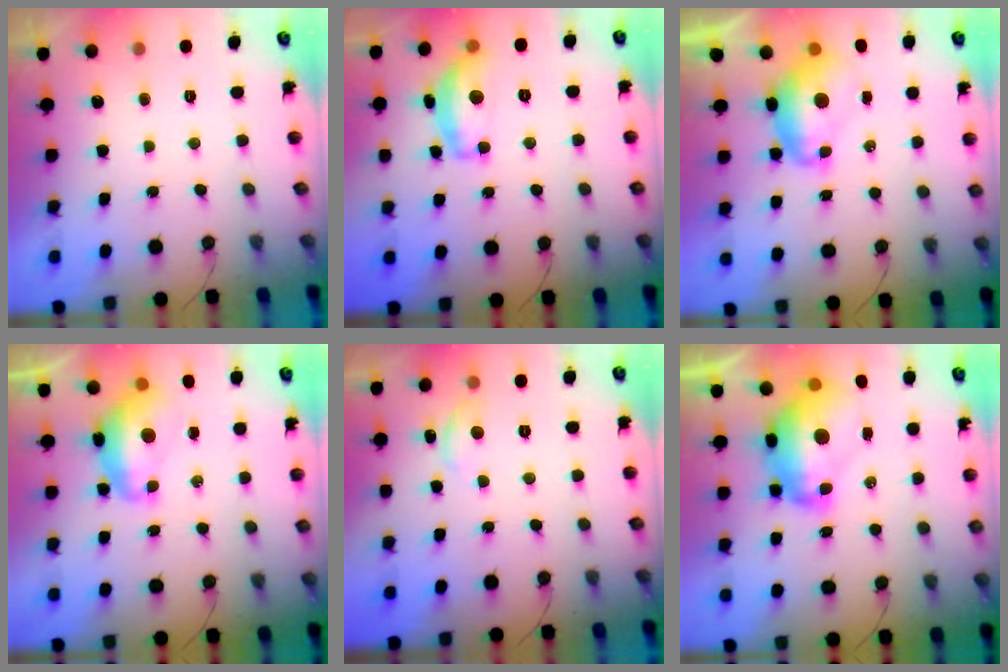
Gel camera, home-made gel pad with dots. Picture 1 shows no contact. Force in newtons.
{"total": 14.0, "press": 13.9, "slide": 1.0}
{"total": 8.5, "press": 8.4, "slide": 0.9}
{"total": 11.4, "press": 11.4, "slide": 1.2}
{"total": 6.2, "press": 6.2, "slide": 0.6}
{"total": 14.1, "press": 14.0, "slide": 1.4}